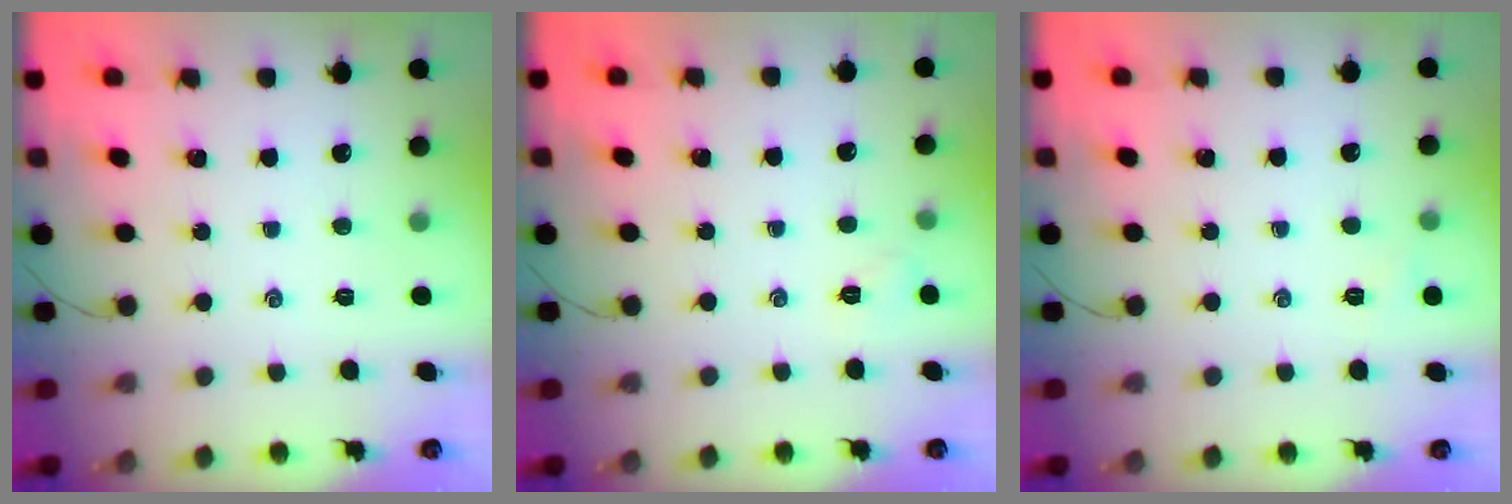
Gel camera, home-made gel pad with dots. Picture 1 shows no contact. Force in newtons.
{"total": 4.6, "press": 4.4, "slide": 1.3}
{"total": 3.5, "press": 3.4, "slide": 0.9}